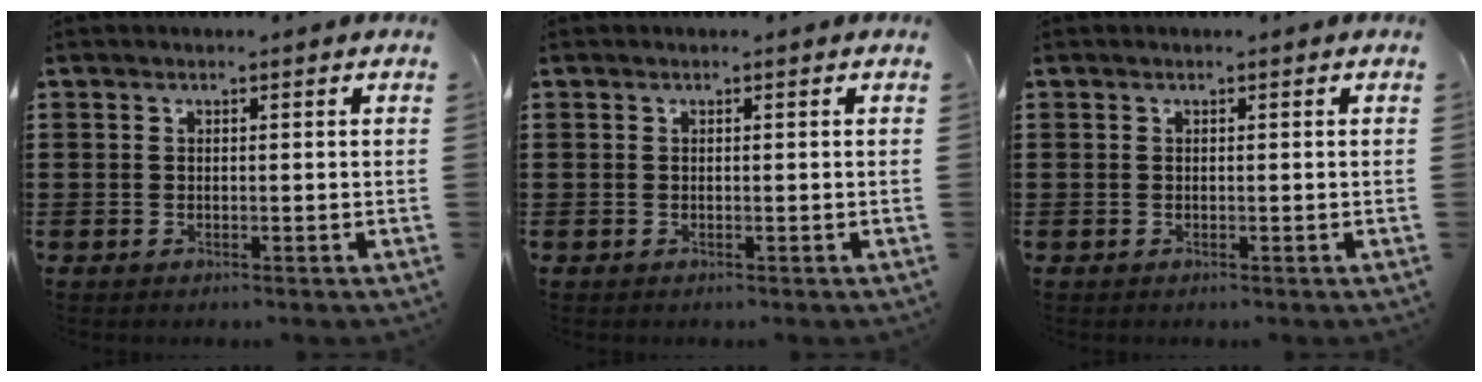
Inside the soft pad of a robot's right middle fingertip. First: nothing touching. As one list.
[{"total": 0.0}, {"total": 0.0}]